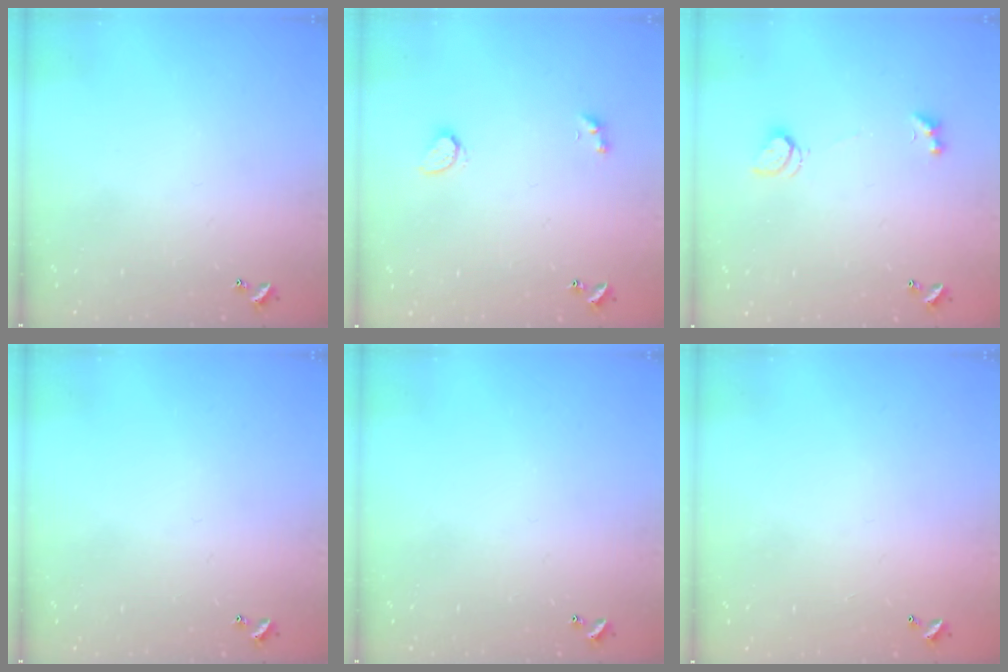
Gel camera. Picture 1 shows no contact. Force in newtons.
{"total": 2.4, "press": 2.4, "slide": 0.5}
{"total": 2.8, "press": 2.8, "slide": 0.6}
{"total": 0.0}
{"total": 0.0}
{"total": 2.8, "press": 2.8, "slide": 0.1}